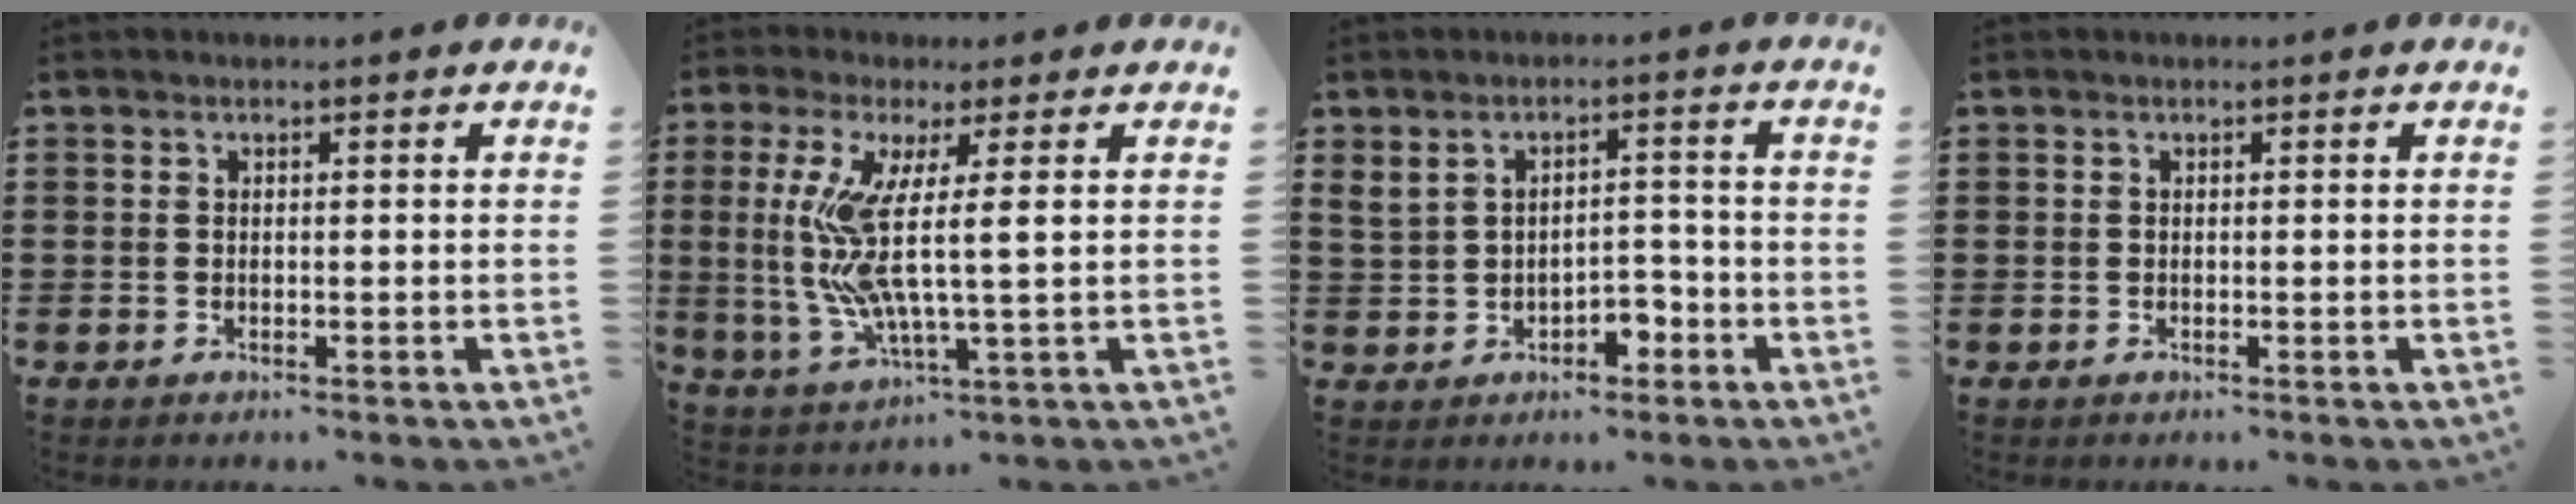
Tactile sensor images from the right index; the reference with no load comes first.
{"total": 9.7, "force": [1.7, 0.7, 9.5], "torque": [-0.216, -0.024, 0.022]}
{"total": 3.3, "force": [-0.9, 2.1, 2.4], "torque": [-0.048, 0.008, -0.021]}
{"total": 0.0}